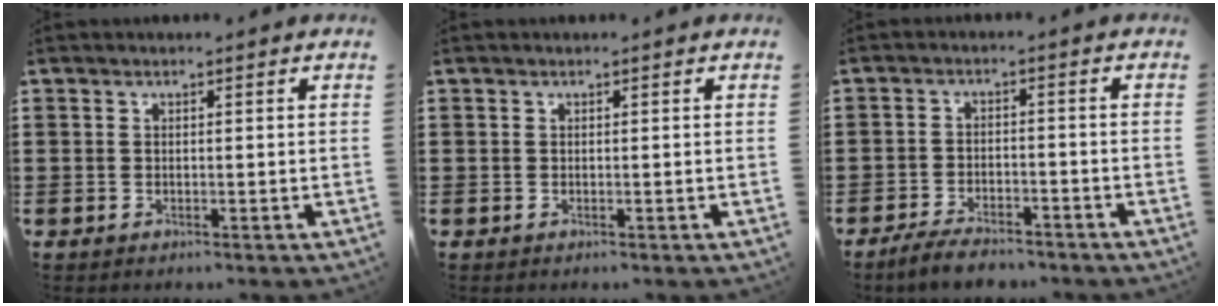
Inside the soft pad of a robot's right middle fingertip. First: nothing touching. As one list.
[{"total": 0.0}, {"total": 4.1, "force": [-3.8, 0.8, 1.4], "torque": [-0.031, 0.005, -0.077]}]